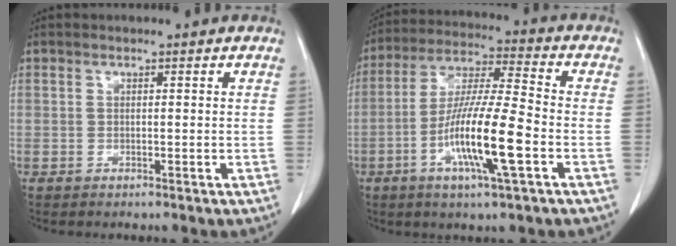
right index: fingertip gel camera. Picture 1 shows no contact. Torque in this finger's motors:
{"motor_torque": [1.31, -0.83, 0.85, 0.21]}